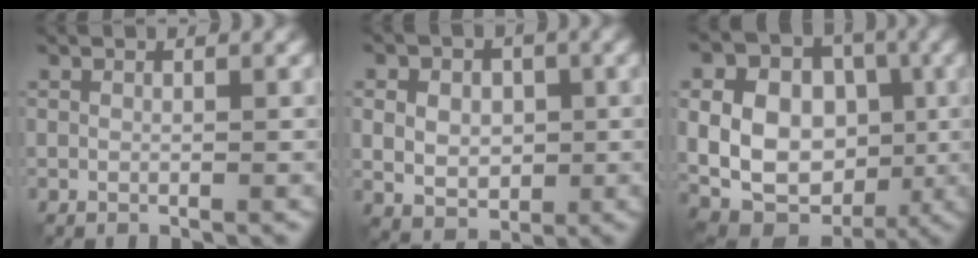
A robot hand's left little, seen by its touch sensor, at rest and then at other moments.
{"total": 5.6, "force": [0.6, 4.5, 3.4], "torque": [-0.045, 0.015, -0.003]}
{"total": 14.0, "force": [0.5, 11.4, 8.1], "torque": [-0.150, 0.028, 0.003]}